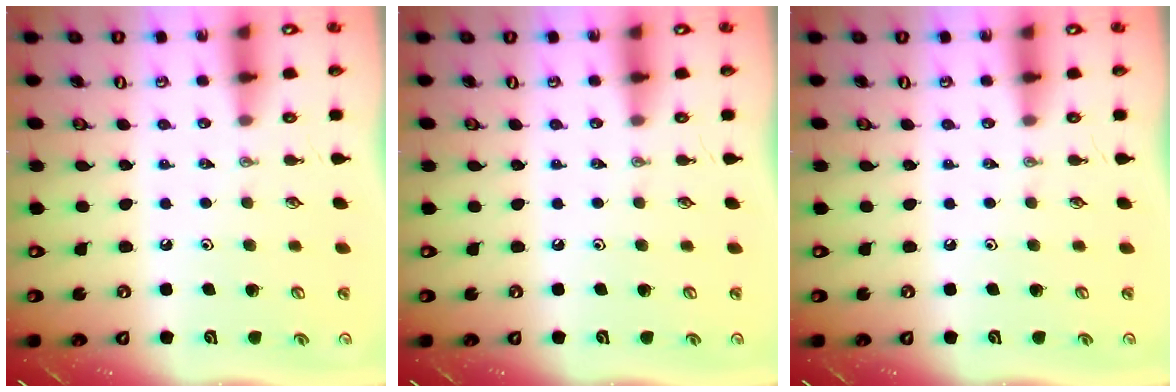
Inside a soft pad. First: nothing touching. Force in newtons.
{"total": 0.0}
{"total": 0.0}